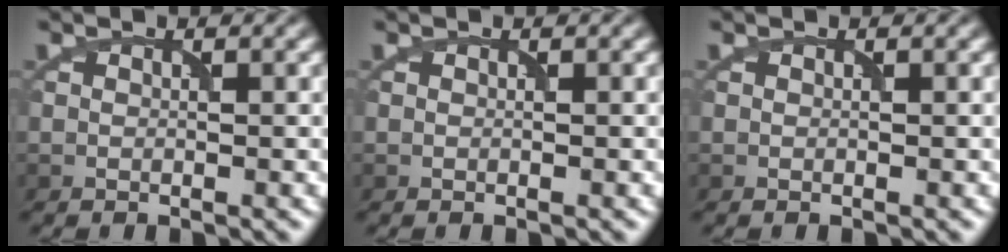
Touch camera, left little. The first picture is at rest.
{"total": 0.0}
{"total": 0.0}